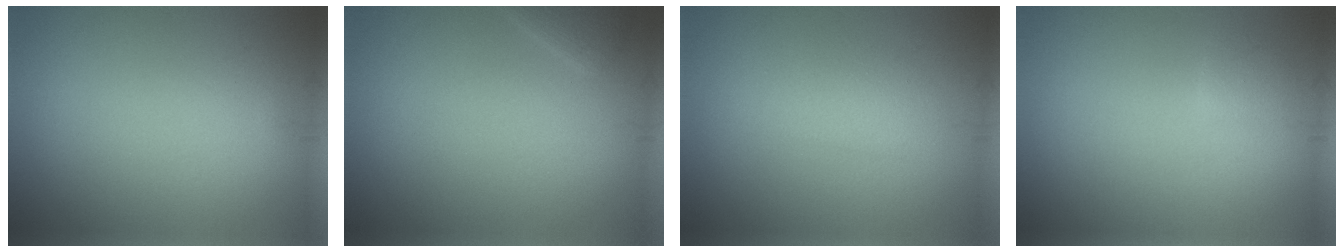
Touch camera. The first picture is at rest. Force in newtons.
{"total": 0.9, "press": 0.9, "slide": 0.1}
{"total": 2.0, "press": 1.9, "slide": 0.1}
{"total": 0.8, "press": 0.8, "slide": 0.1}